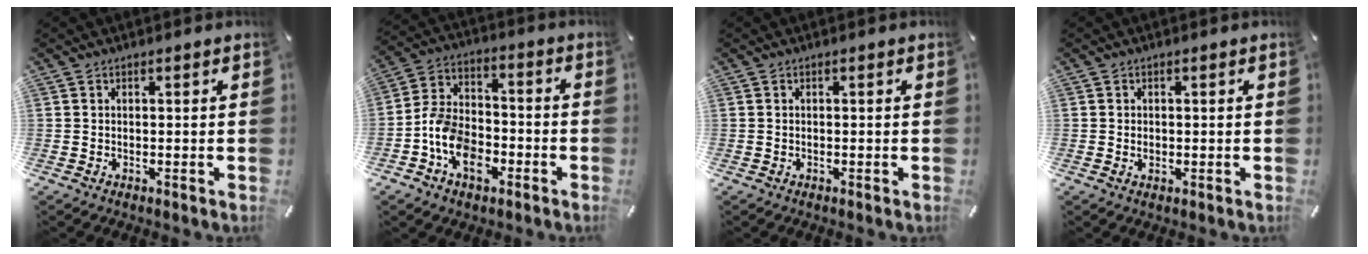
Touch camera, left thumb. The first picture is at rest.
{"total": 10.9, "force": [-4.8, 7.9, 5.8], "torque": [-0.129, 0.027, -0.088]}
{"total": 0.0}
{"total": 1.1, "force": [-0.1, 0.9, 0.6], "torque": [-0.014, 0.004, -0.003]}